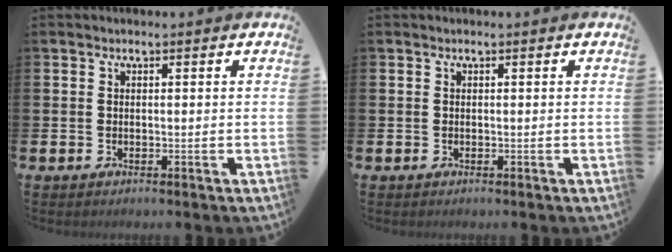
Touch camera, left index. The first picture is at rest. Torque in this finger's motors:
{"motor_torque": [-0.02, 0.01, 0.00, 0.00]}